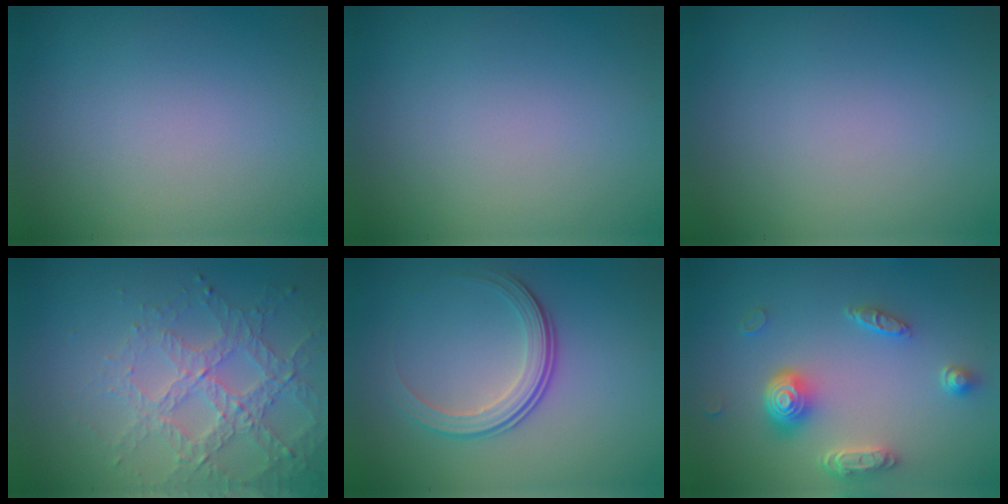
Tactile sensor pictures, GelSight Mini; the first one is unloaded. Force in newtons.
{"total": 0.0}
{"total": 0.0}
{"total": 3.6, "press": 3.6, "slide": 0.8}
{"total": 3.5, "press": 2.6, "slide": 2.3}
{"total": 4.3, "press": 3.4, "slide": 2.6}